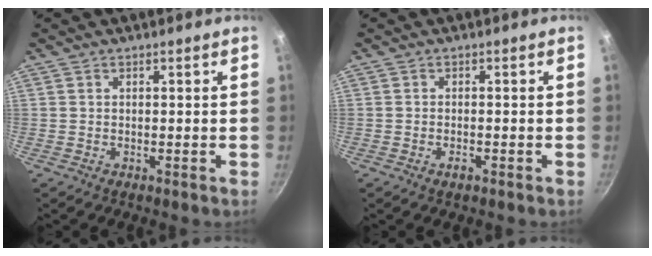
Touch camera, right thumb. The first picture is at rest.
{"total": 1.4, "force": [-0.8, 0.6, 1.0], "torque": [-0.022, 0.004, -0.017]}